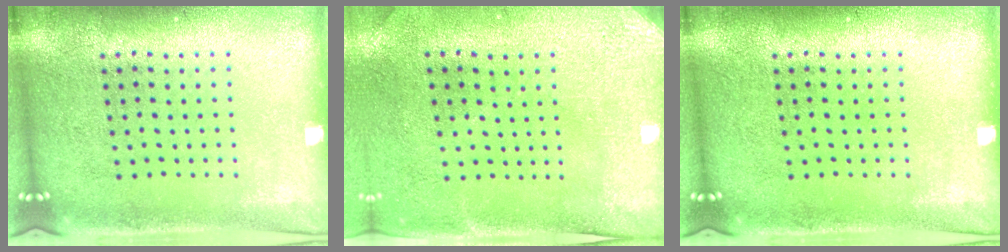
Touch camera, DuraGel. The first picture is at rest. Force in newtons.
{"total": 3.1, "press": 2.4, "slide": 2.0}
{"total": 0.0}